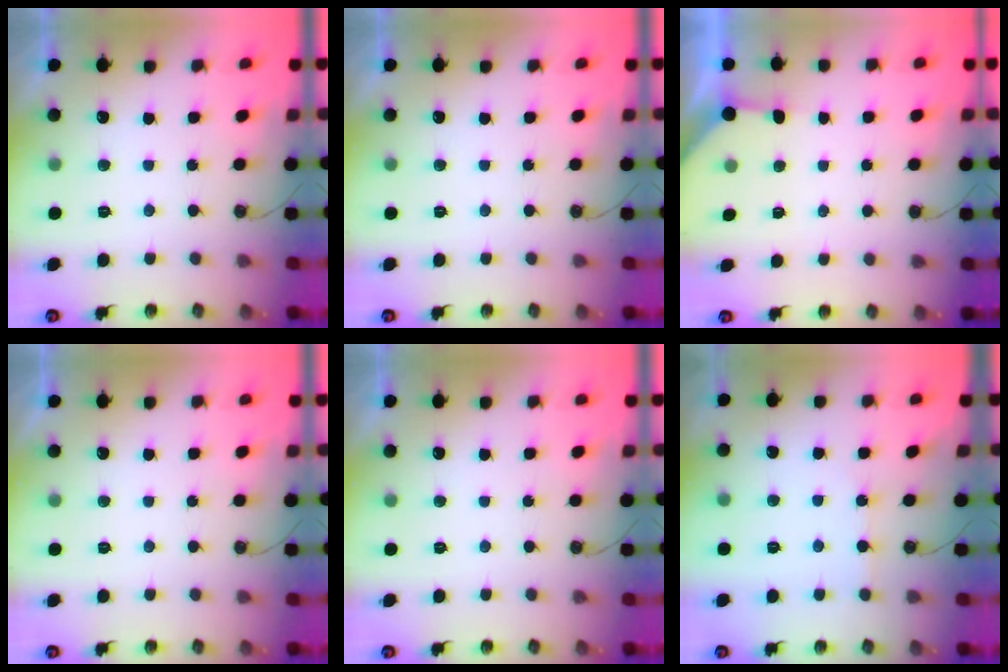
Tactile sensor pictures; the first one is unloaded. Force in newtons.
{"total": 0.0}
{"total": 2.4, "press": 2.3, "slide": 0.3}
{"total": 0.0}
{"total": 0.0}
{"total": 2.2, "press": 2.1, "slide": 0.3}